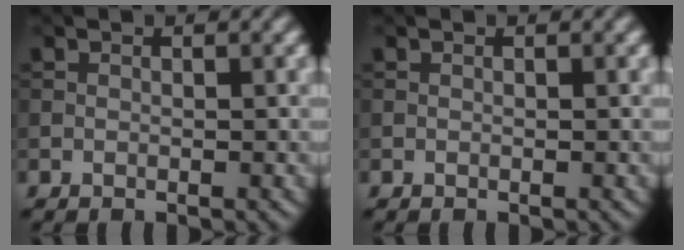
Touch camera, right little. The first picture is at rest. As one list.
[{"total": 0.0}]